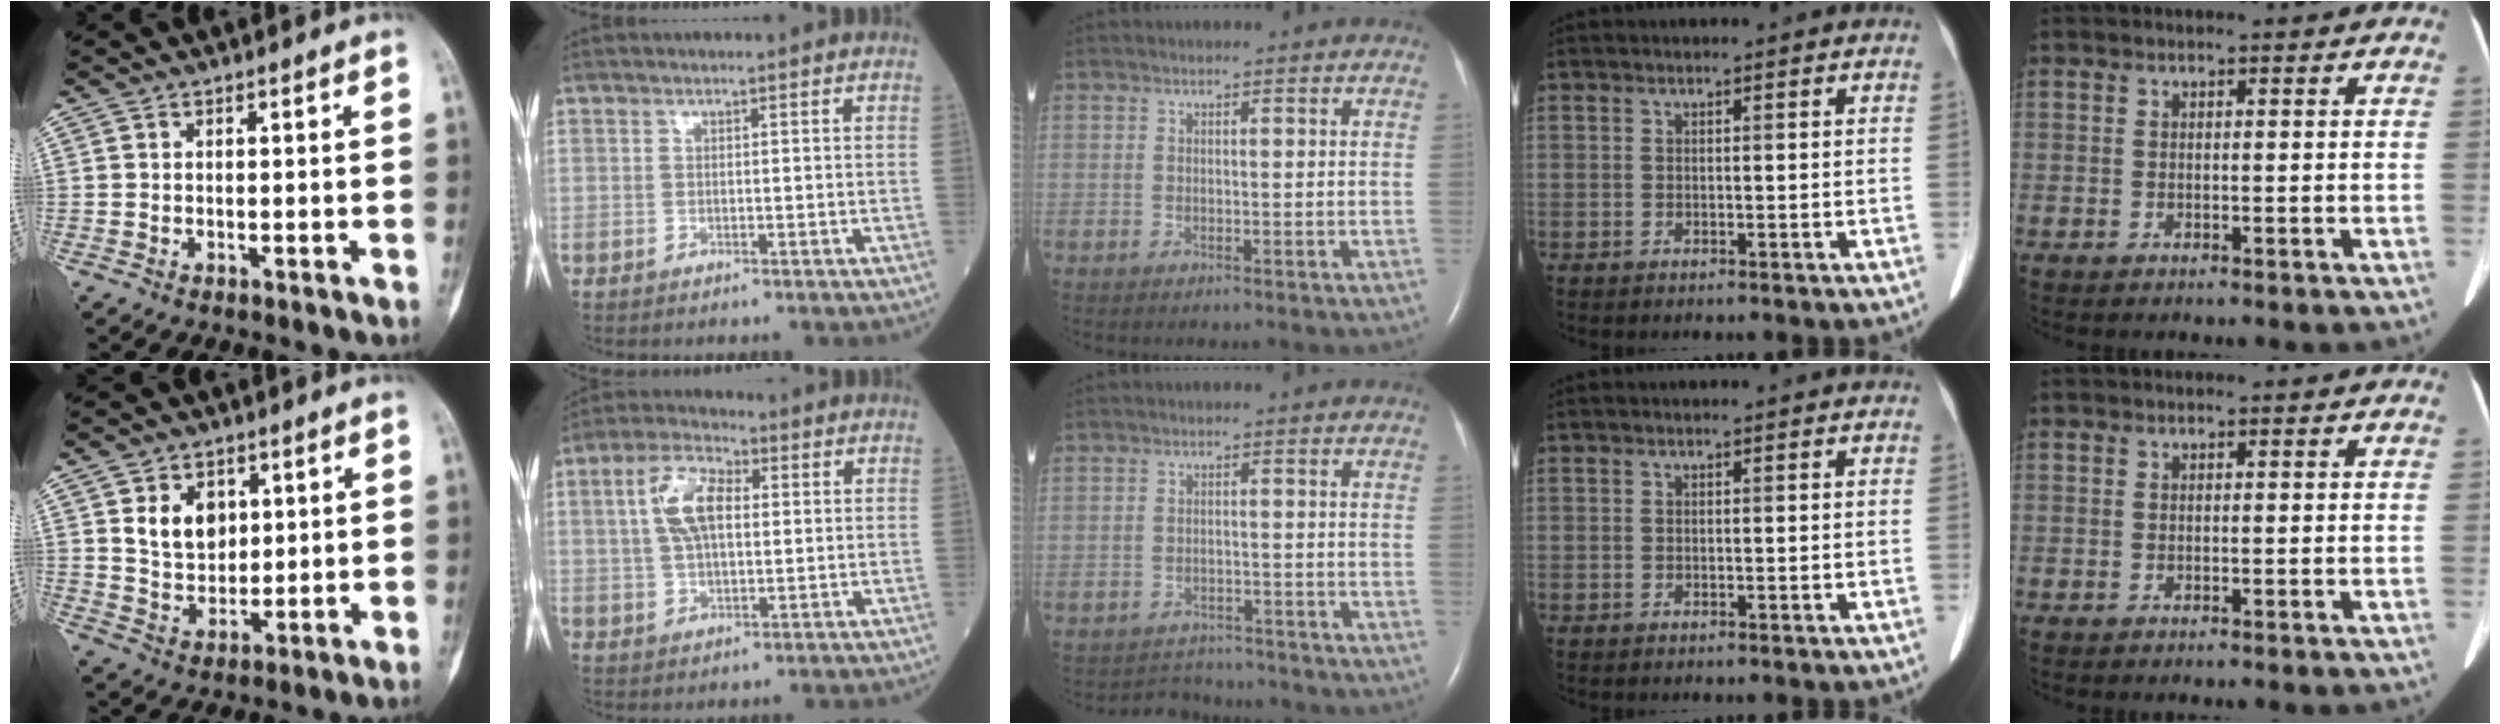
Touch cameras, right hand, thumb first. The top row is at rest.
{"thumb": {"total": 8.5, "force": [2.7, 6.2, 5.1], "torque": [-0.054, -0.019, 0.056]}, "index": {"total": 8.3, "force": [1.9, 3.6, 7.2], "torque": [-0.149, 0.019, 0.037]}, "middle": {"total": 4.0, "force": [-3.8, 1.2, -0.8], "torque": [0.005, 0.008, -0.056]}}